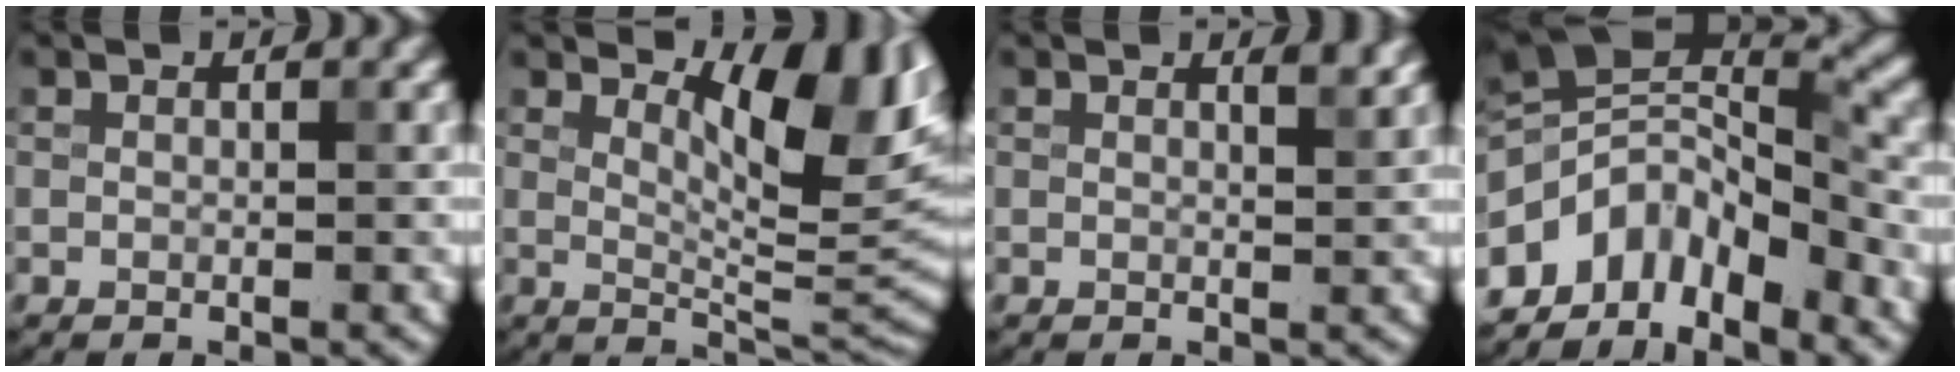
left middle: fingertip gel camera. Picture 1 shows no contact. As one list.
[{"total": 8.5, "force": [3.5, 3.1, 7.0], "torque": [-0.097, -0.011, 0.056]}, {"total": 1.6, "force": [1.2, 0.5, 1.0], "torque": [-0.005, 0.003, 0.015]}, {"total": 7.7, "force": [-4.5, 3.8, 4.9], "torque": [-0.066, 0.012, -0.089]}]